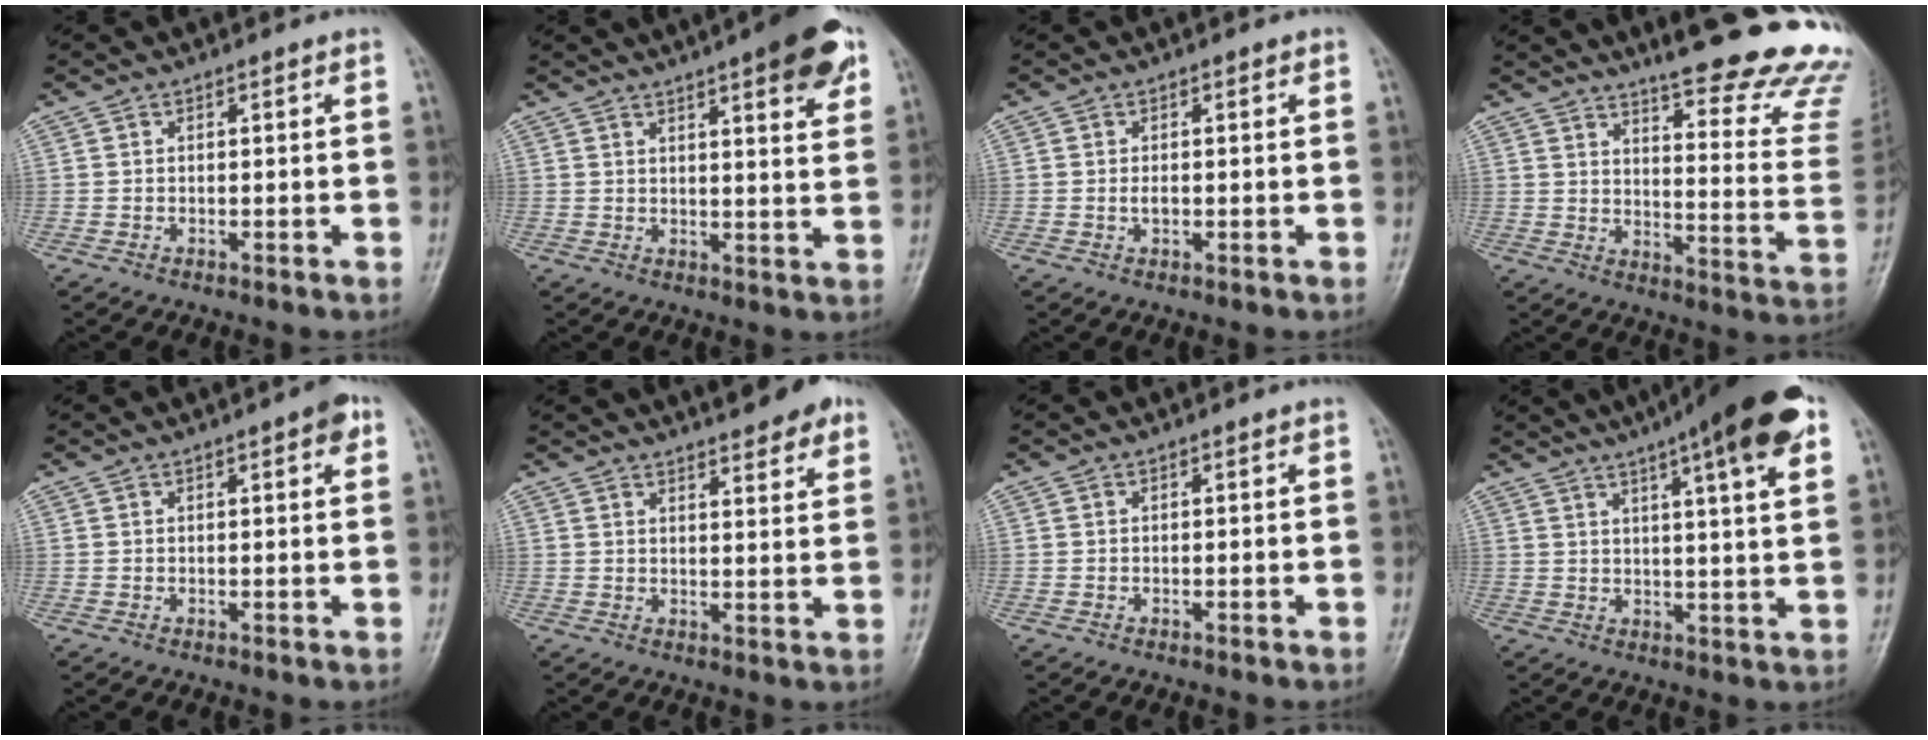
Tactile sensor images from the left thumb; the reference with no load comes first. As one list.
[{"total": 11.6, "force": [6.5, 2.8, 9.2], "torque": [-0.100, -0.023, 0.080]}, {"total": 1.2, "force": [0.0, 0.7, 1.0], "torque": [-0.015, -0.001, -0.001]}, {"total": 25.4, "force": [20.8, 3.8, 14.2], "torque": [-0.153, -0.161, 0.252]}, {"total": 3.1, "force": [1.5, 0.9, 2.6], "torque": [-0.026, -0.001, 0.015]}, {"total": 12.1, "force": [9.2, 3.3, 7.1], "torque": [-0.071, -0.030, 0.107]}, {"total": 0.0}, {"total": 17.2, "force": [9.6, 2.9, 13.9], "torque": [-0.189, -0.010, 0.128]}]